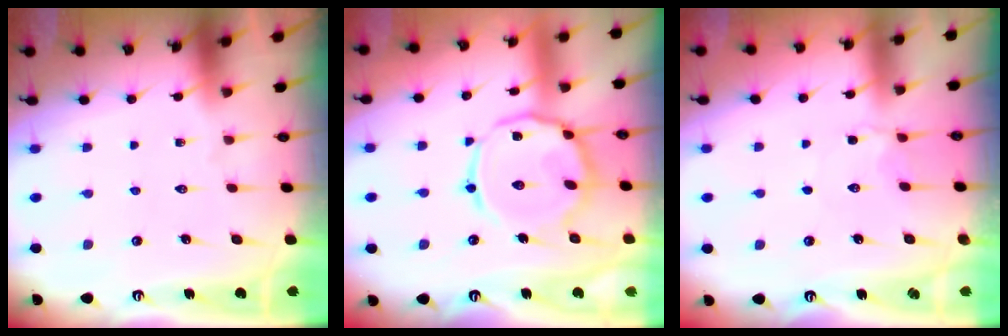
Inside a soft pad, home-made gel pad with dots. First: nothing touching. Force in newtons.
{"total": 15.5, "press": 15.5, "slide": 1.0}
{"total": 2.6, "press": 2.5, "slide": 0.5}